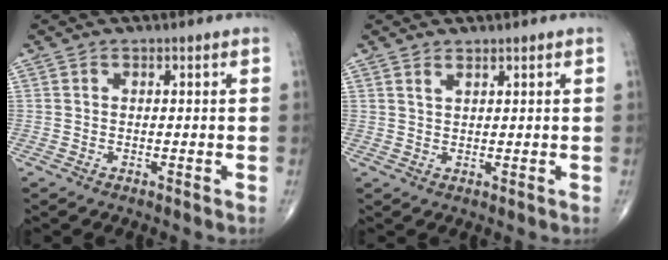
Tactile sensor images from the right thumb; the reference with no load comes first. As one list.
[{"total": 1.3, "force": [1.1, 0.3, 0.6], "torque": [-0.008, -0.007, 0.021]}]